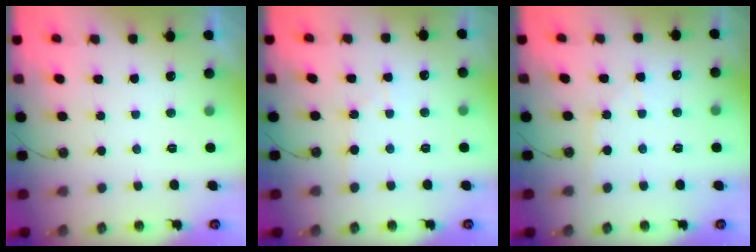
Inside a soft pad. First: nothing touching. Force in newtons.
{"total": 2.8, "press": 2.7, "slide": 0.4}
{"total": 5.1, "press": 5.0, "slide": 0.8}